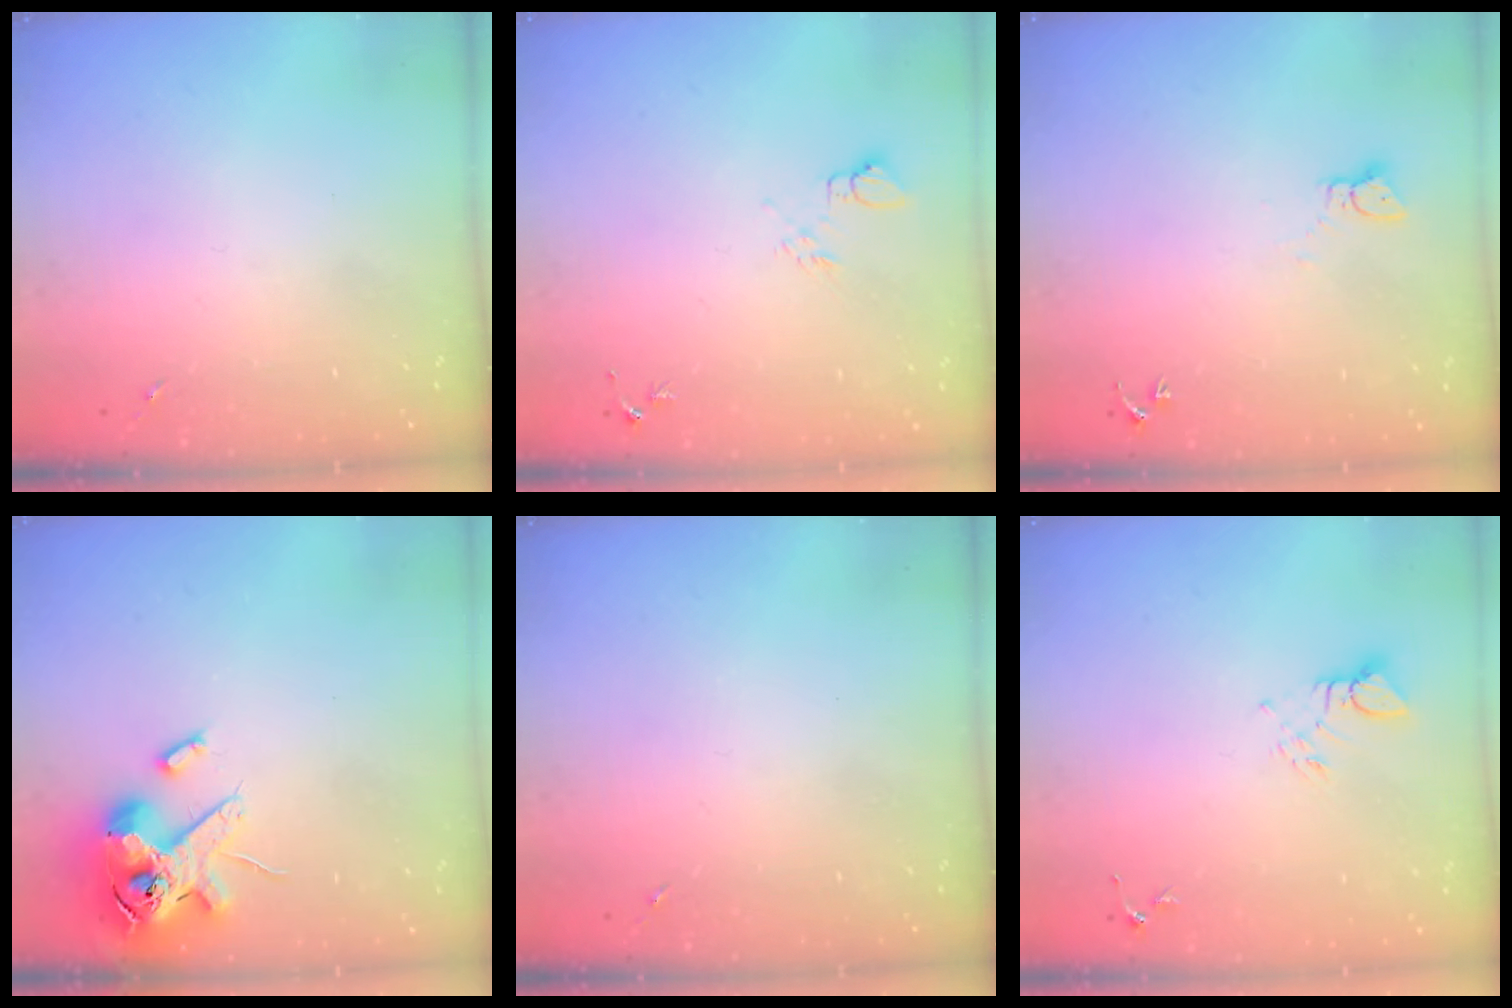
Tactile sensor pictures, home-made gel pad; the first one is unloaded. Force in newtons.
{"total": 6.6, "press": 6.5, "slide": 0.8}
{"total": 2.3, "press": 2.3, "slide": 0.2}
{"total": 15.3, "press": 15.1, "slide": 2.6}
{"total": 0.0}
{"total": 3.9, "press": 3.9, "slide": 0.5}